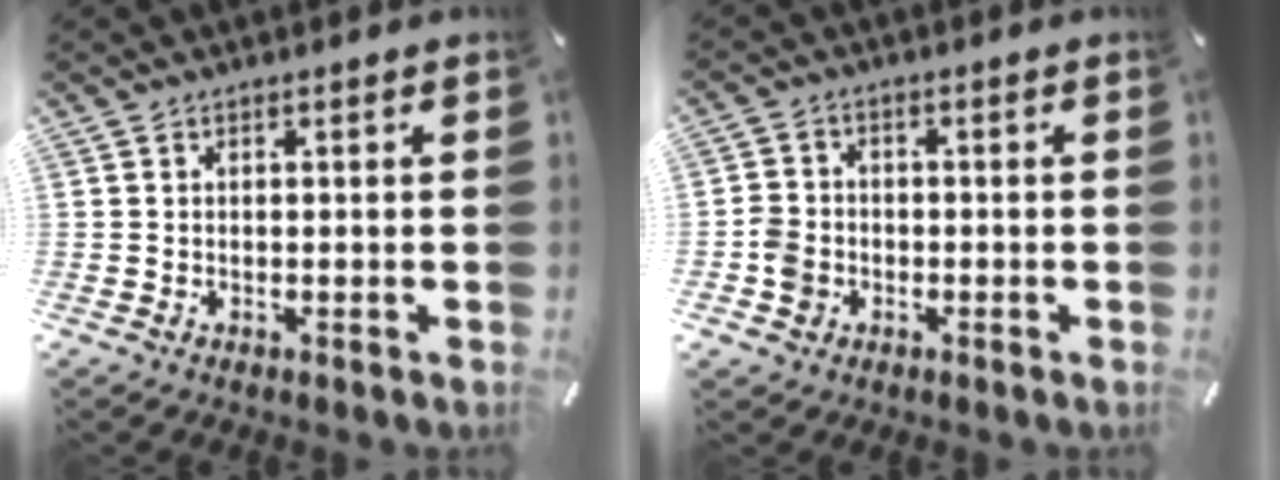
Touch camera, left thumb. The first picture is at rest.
{"total": 4.9, "force": [-1.8, 4.4, 1.4], "torque": [-0.027, 0.009, -0.030]}